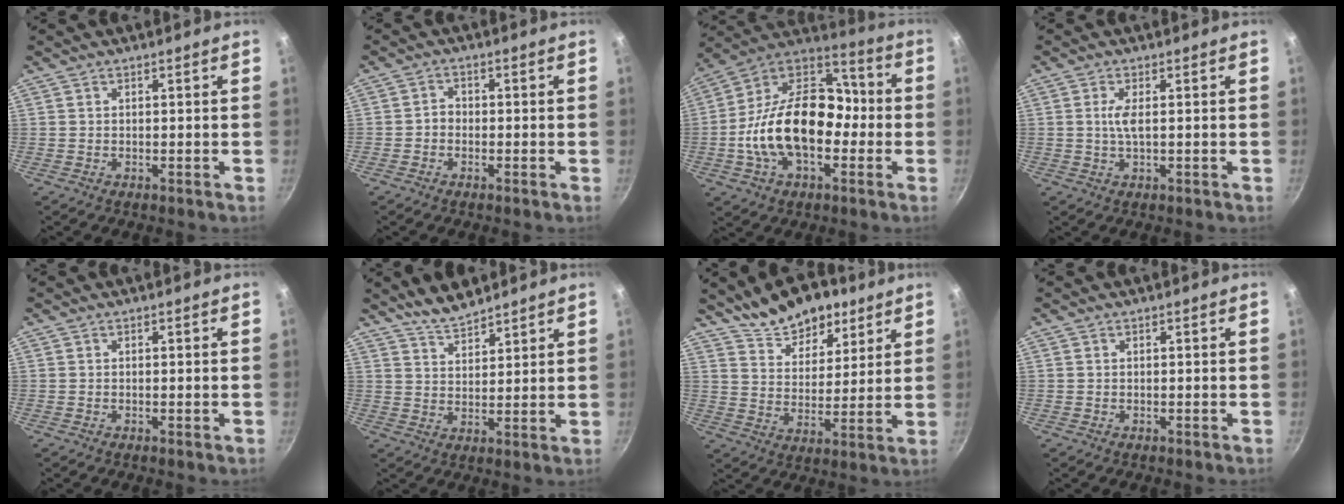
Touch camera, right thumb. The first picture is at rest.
{"total": 1.9, "force": [-1.0, 1.3, 0.9], "torque": [-0.015, 0.014, -0.024]}
{"total": 22.8, "force": [-3.9, 14.6, 17.1], "torque": [-0.272, 0.058, -0.085]}
{"total": 2.9, "force": [0.1, 0.5, 2.9], "torque": [-0.068, 0.000, 0.002]}
{"total": 0.0}
{"total": 6.6, "force": [6.0, 1.7, 2.1], "torque": [-0.026, -0.035, 0.108]}
{"total": 13.6, "force": [9.7, 6.9, 6.4], "torque": [-0.055, -0.050, 0.157]}
{"total": 0.0}